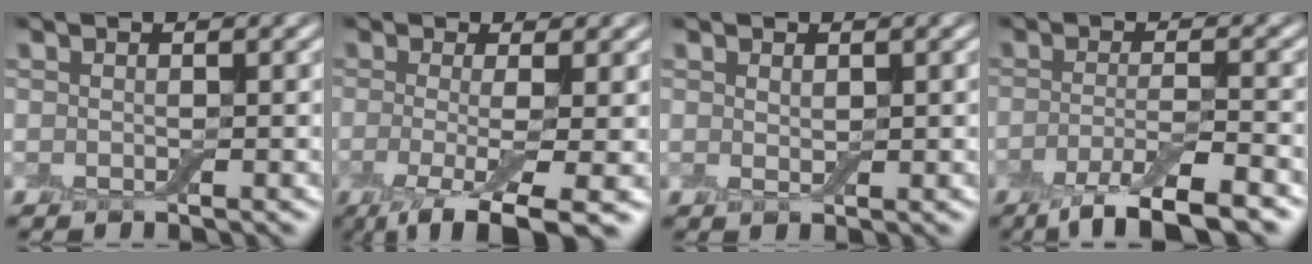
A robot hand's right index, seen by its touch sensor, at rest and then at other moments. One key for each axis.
{"total": 7.4, "fx": -2.4, "fy": 2.1, "fz": 6.7, "tx": -0.103, "ty": -0.016, "tz": -0.041}
{"total": 0.9, "fx": 0.5, "fy": 0.5, "fz": 0.6, "tx": -0.013, "ty": -0.003, "tz": 0.012}
{"total": 5.6, "fx": -3.5, "fy": 1.2, "fz": 4.2, "tx": -0.070, "ty": -0.003, "tz": -0.065}